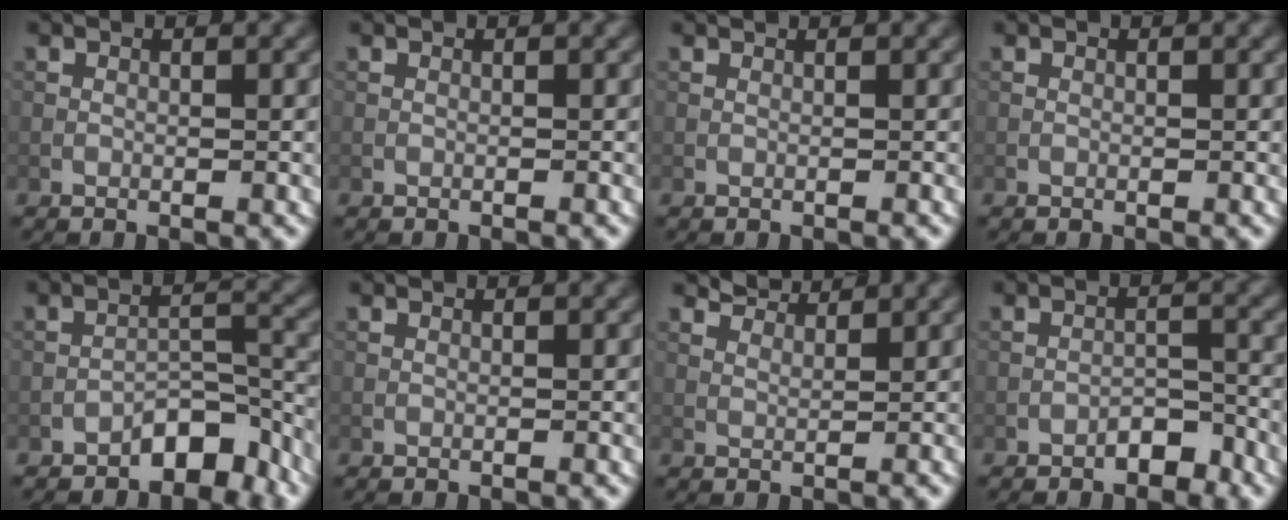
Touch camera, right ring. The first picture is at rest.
{"total": 0.0}
{"total": 0.6, "force": [0.6, 0.1, 0.3], "torque": [-0.011, -0.001, 0.002]}
{"total": 0.0}
{"total": 4.5, "force": [-3.4, 1.9, 2.4], "torque": [-0.024, 0.014, -0.056]}
{"total": 0.6, "force": [0.6, 0.1, 0.2], "torque": [-0.007, -0.003, 0.000]}
{"total": 2.6, "force": [2.4, 0.4, 0.8], "torque": [-0.022, -0.006, 0.044]}
{"total": 2.3, "force": [-1.8, 0.9, 1.2], "torque": [-0.013, 0.012, -0.030]}